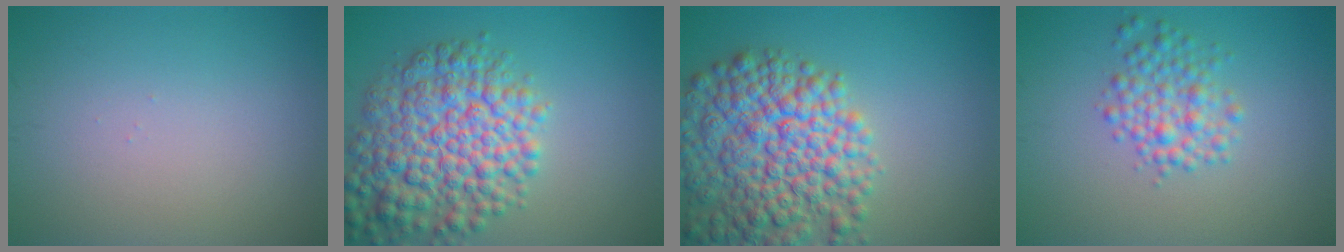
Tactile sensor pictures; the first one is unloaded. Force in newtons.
{"total": 8.8, "press": 8.8, "slide": 0.3}
{"total": 10.3, "press": 10.3, "slide": 0.5}
{"total": 3.2, "press": 3.2, "slide": 0.1}